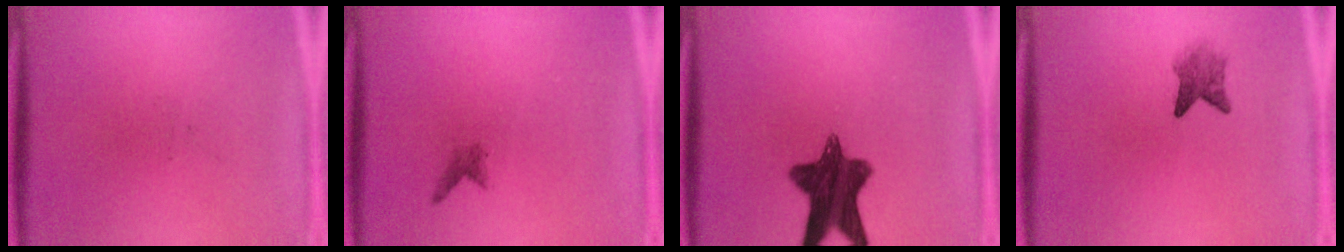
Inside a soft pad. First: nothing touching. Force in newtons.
{"total": 1.0}
{"total": 11.4}
{"total": 2.8}